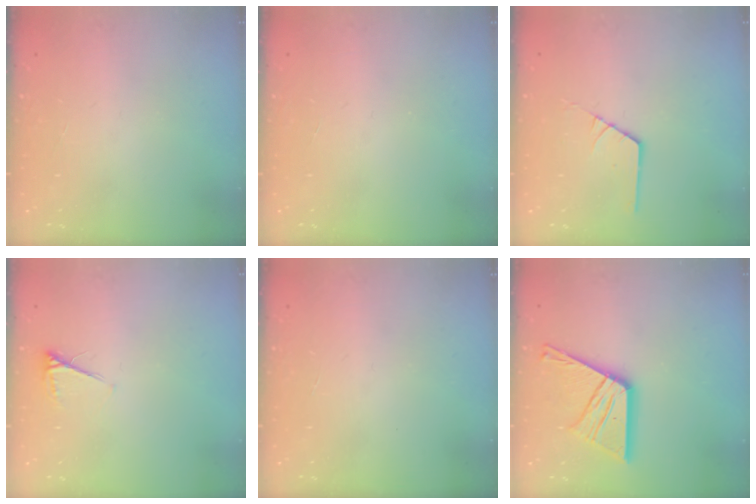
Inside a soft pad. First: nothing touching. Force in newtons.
{"total": 0.0}
{"total": 1.0, "press": 1.0, "slide": 0.1}
{"total": 4.2, "press": 4.1, "slide": 0.6}
{"total": 0.0}
{"total": 17.0, "press": 16.9, "slide": 1.7}